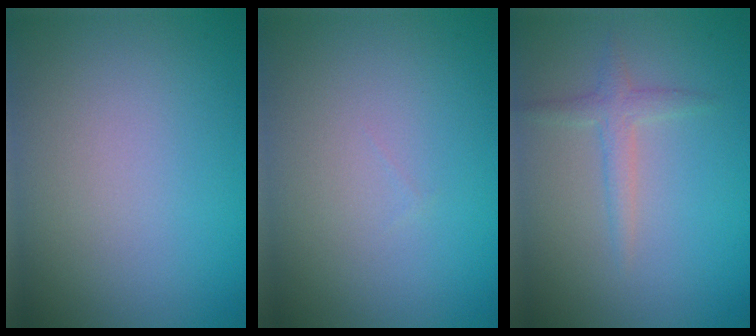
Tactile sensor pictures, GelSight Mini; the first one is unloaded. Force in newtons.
{"total": 0.0}
{"total": 1.7, "press": 1.7, "slide": 0.1}